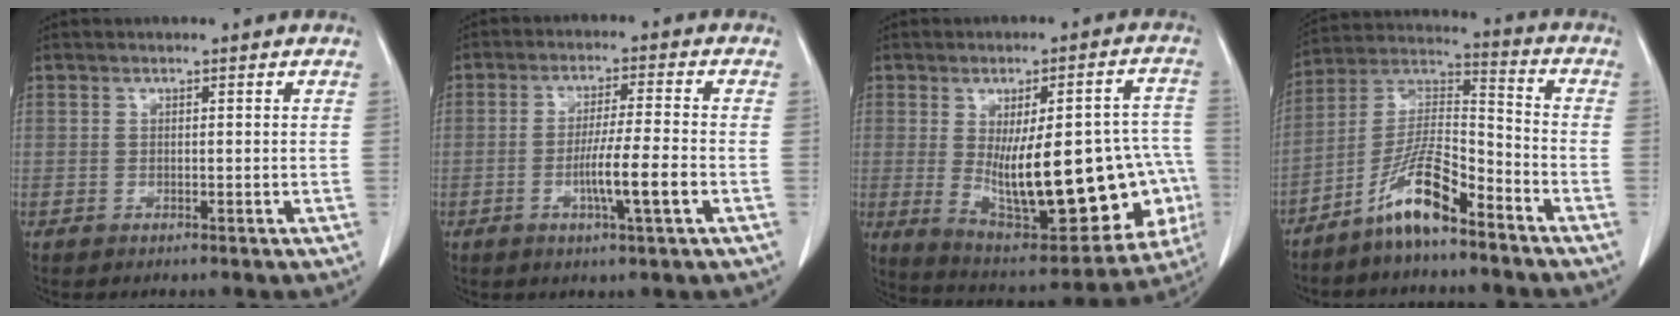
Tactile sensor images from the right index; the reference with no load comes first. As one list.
[{"total": 7.2, "force": [-2.4, -0.4, 6.8], "torque": [-0.121, -0.006, -0.042]}, {"total": 25.1, "force": [-3.9, 7.6, 23.6], "torque": [-0.282, 0.017, -0.022]}, {"total": 11.0, "force": [-7.5, 2.1, 7.7], "torque": [-0.158, 0.011, -0.143]}]